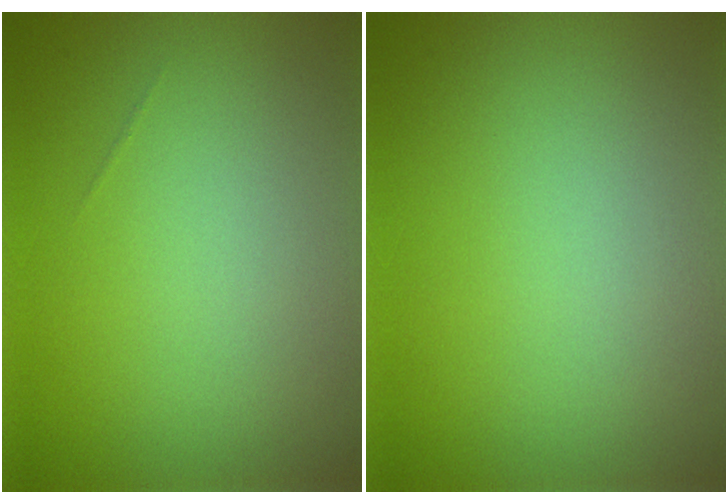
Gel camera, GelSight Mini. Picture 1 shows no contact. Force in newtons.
{"total": 0.0}